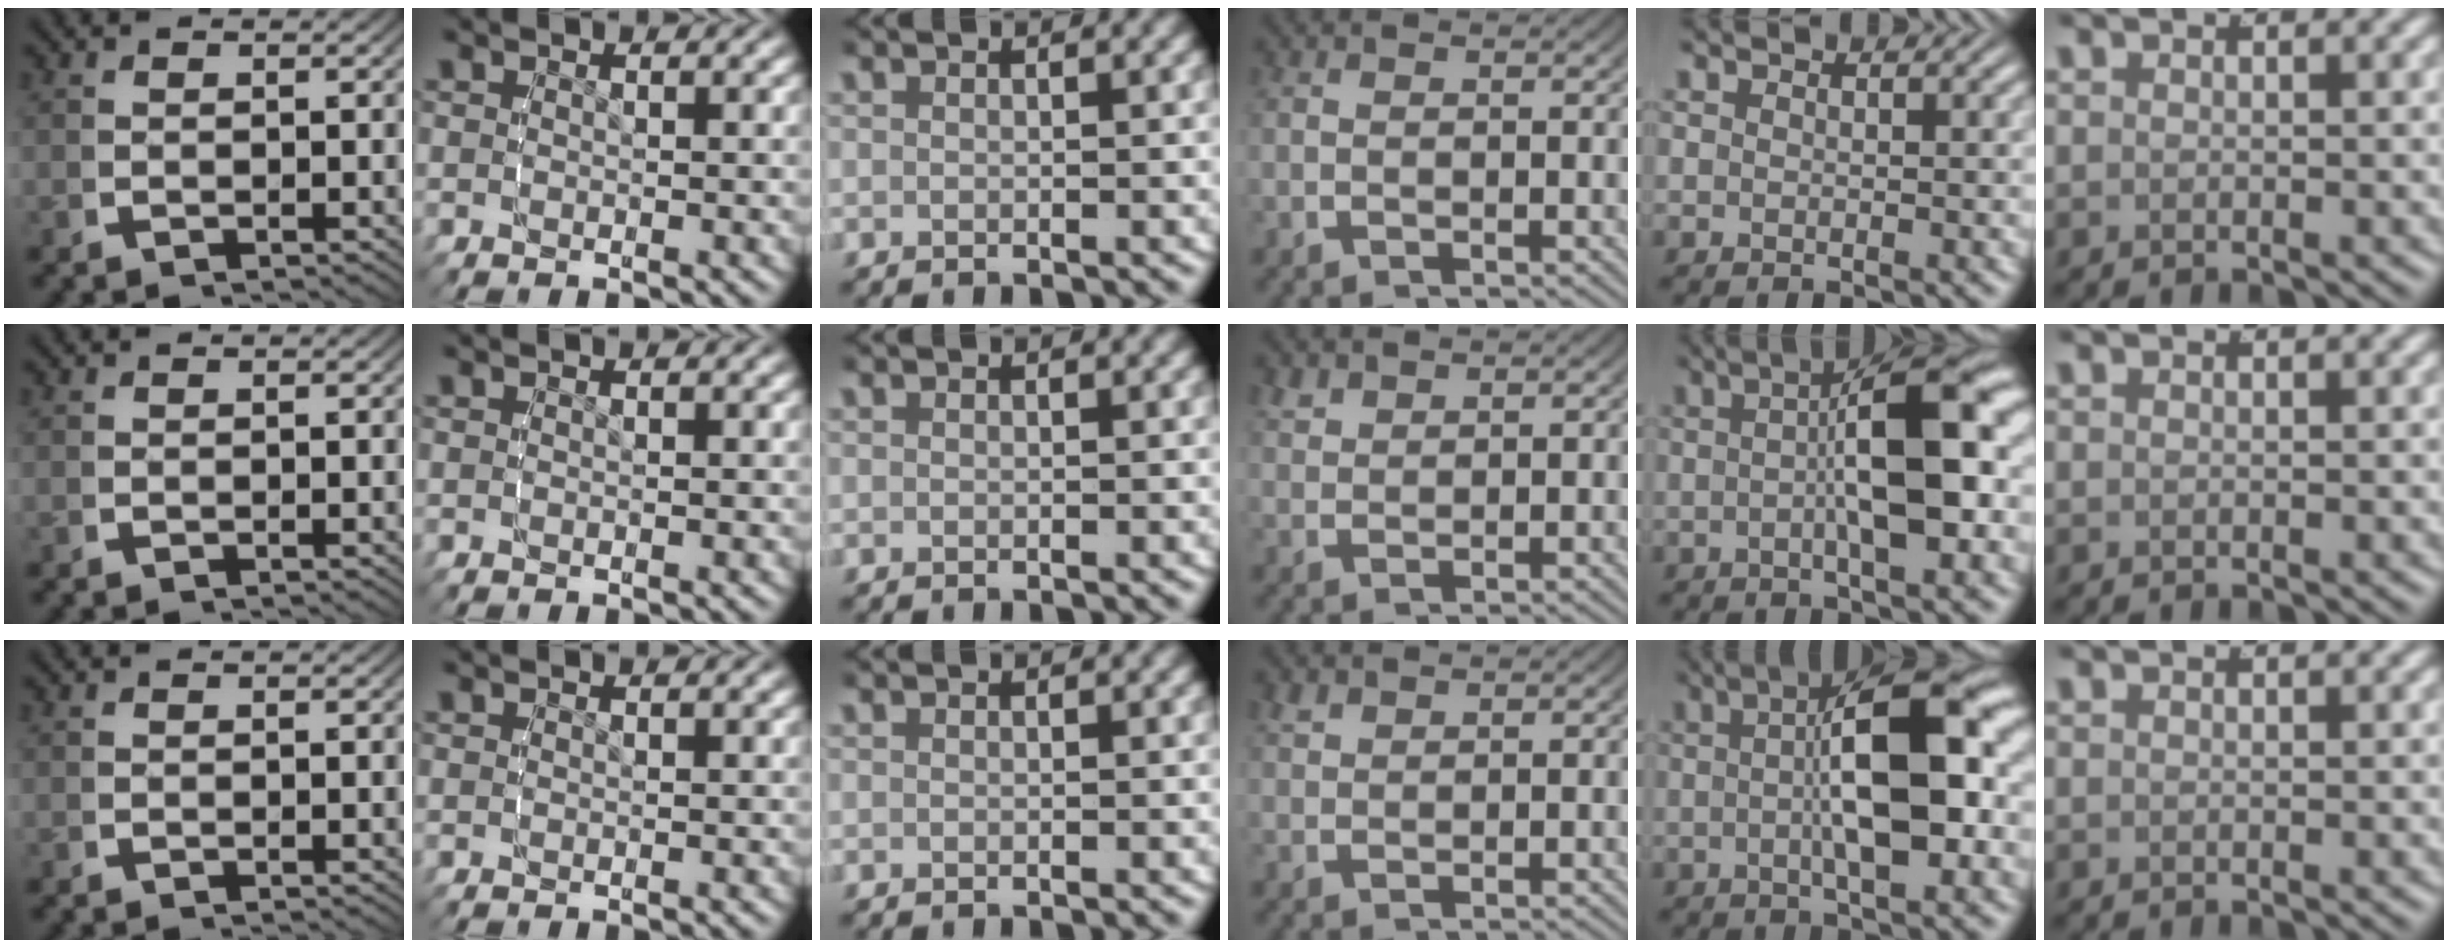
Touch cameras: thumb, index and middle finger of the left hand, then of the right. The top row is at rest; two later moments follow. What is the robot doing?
{"motion": "lift_and_place", "object": "markers"}